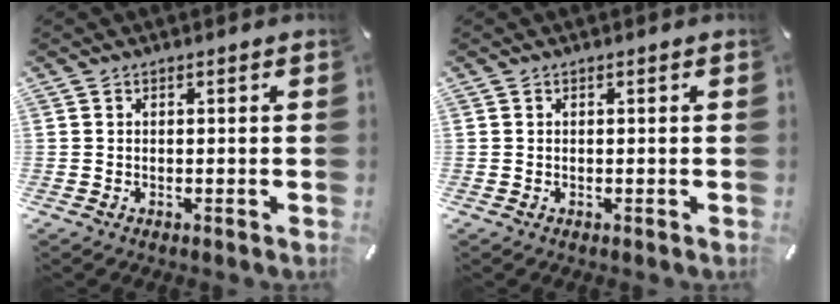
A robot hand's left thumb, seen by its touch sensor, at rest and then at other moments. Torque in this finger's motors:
{"motor_torque": [0.04, 0.06, -0.04, -0.09, 0.00]}